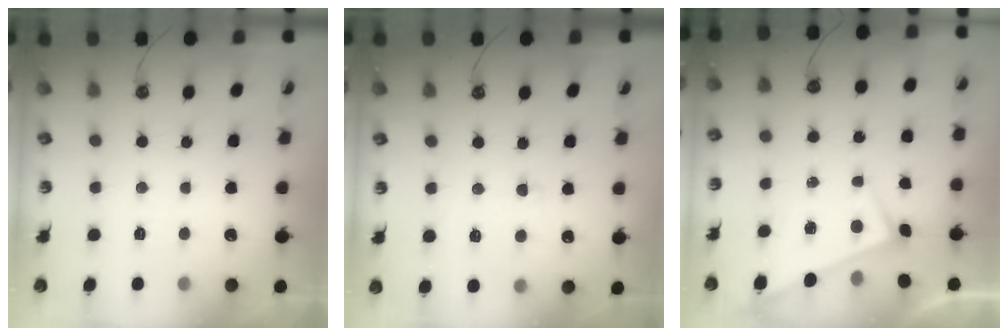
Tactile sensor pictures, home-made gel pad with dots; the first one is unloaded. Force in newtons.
{"total": 2.4, "press": 2.4, "slide": 0.6}
{"total": 3.0, "press": 3.0, "slide": 0.2}